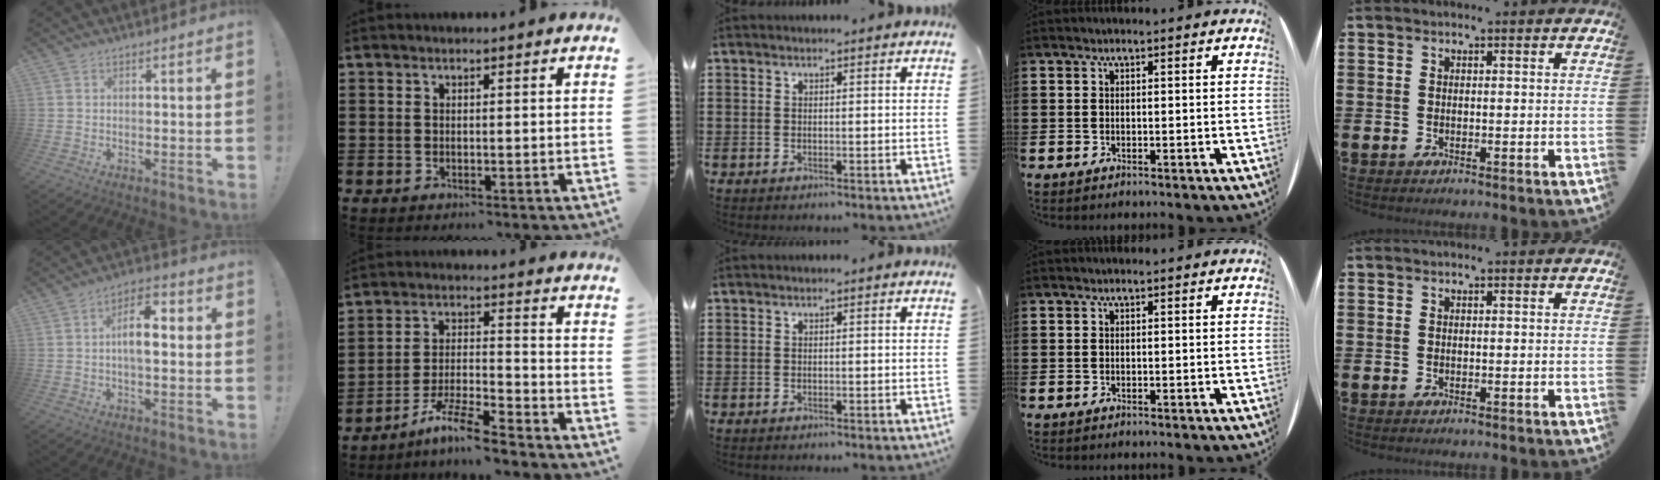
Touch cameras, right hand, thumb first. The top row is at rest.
{"thumb": {"total": 8.8, "force": [0.2, 4.2, 7.7], "torque": [-0.124, 0.006, -0.001]}, "index": {"total": 7.6, "force": [-6.5, 0.2, 3.9], "torque": [-0.080, 0.000, -0.125]}}